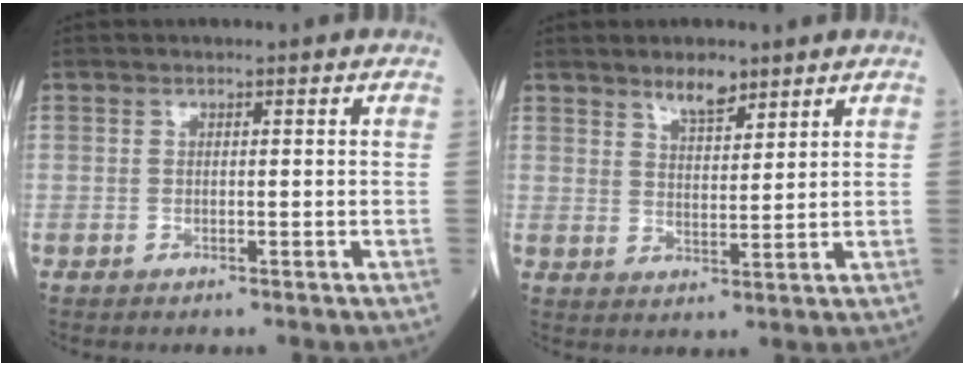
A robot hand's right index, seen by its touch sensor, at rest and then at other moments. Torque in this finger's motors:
{"motor_torque": [0.02, 0.16, 0.04, 0.02]}